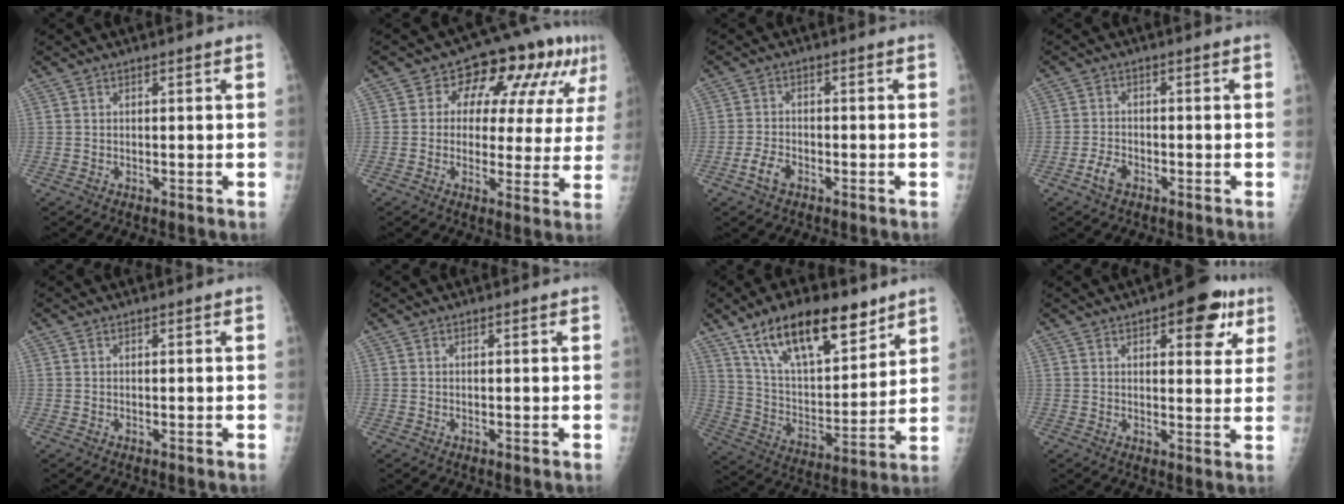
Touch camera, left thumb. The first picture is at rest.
{"total": 14.5, "force": [5.5, 8.0, 10.8], "torque": [-0.099, 0.014, 0.068]}
{"total": 3.7, "force": [-2.1, 2.1, 2.2], "torque": [-0.043, 0.013, -0.039]}
{"total": 3.2, "force": [-1.9, 1.8, 1.8], "torque": [-0.034, 0.012, -0.035]}
{"total": 0.0}
{"total": 0.0}
{"total": 20.8, "force": [13.4, 8.5, 13.5], "torque": [-0.189, -0.053, 0.240]}
{"total": 10.0, "force": [5.0, 4.5, 7.4], "torque": [-0.056, -0.014, 0.057]}